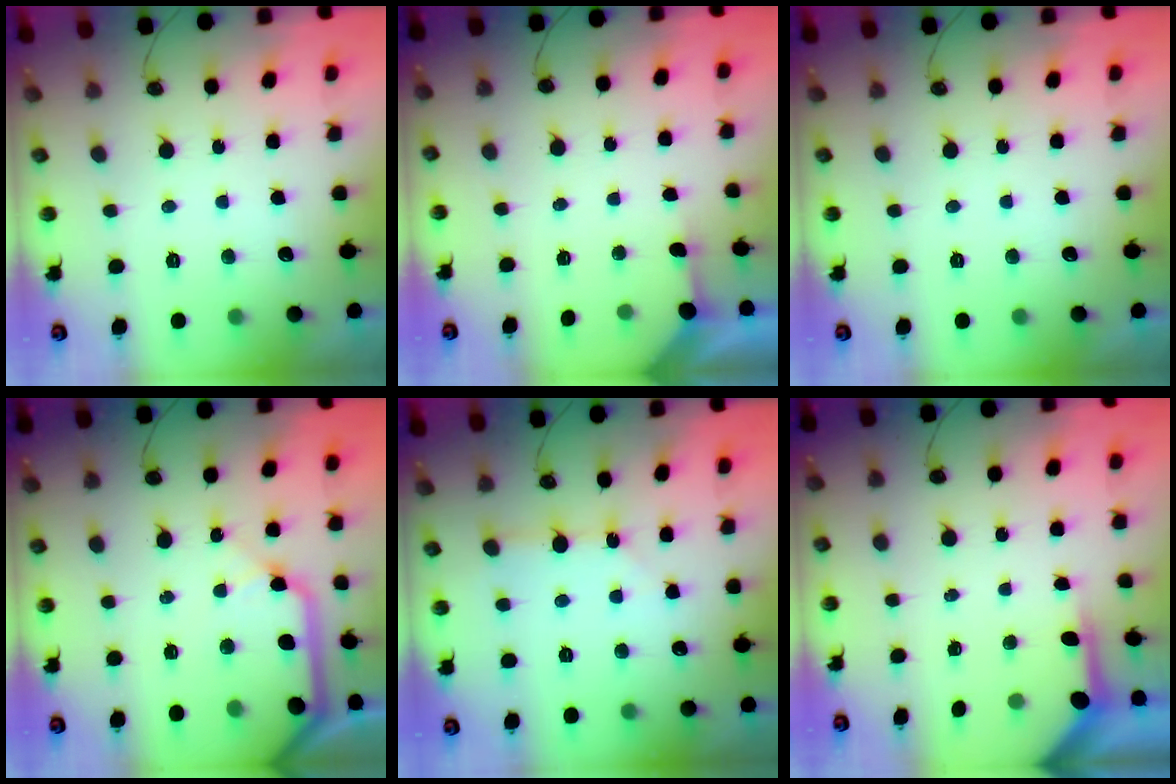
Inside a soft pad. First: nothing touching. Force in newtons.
{"total": 2.3, "press": 2.3, "slide": 0.3}
{"total": 0.0}
{"total": 12.5, "press": 12.3, "slide": 1.8}
{"total": 2.1, "press": 2.1, "slide": 0.3}
{"total": 3.8, "press": 3.8, "slide": 0.4}